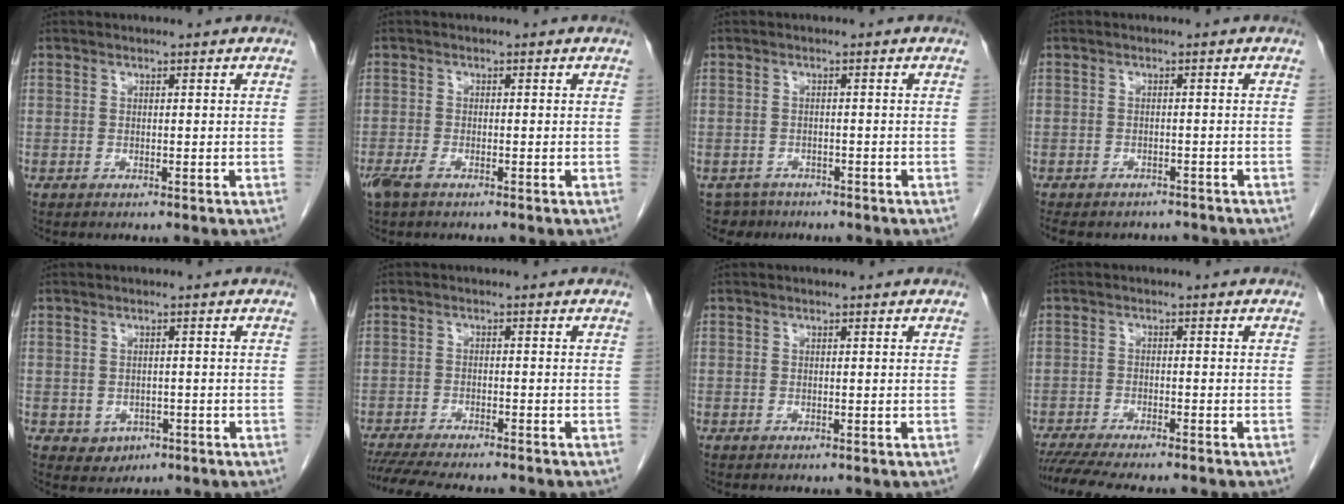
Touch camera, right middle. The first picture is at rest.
{"total": 2.6, "force": [-1.7, 0.9, 1.8], "torque": [-0.042, -0.005, -0.031]}
{"total": 2.9, "force": [-2.3, 1.7, -0.6], "torque": [0.008, 0.003, -0.036]}
{"total": 9.4, "force": [-8.3, 3.6, 2.5], "torque": [-0.049, 0.002, -0.101]}
{"total": 2.5, "force": [-0.9, 2.2, 1.0], "torque": [-0.011, 0.004, -0.001]}
{"total": 12.8, "force": [-11.3, 2.0, 5.7], "torque": [-0.092, -0.015, -0.161]}
{"total": 0.0}
{"total": 11.7, "force": [-10.2, 1.6, 5.5], "torque": [-0.076, -0.013, -0.148]}